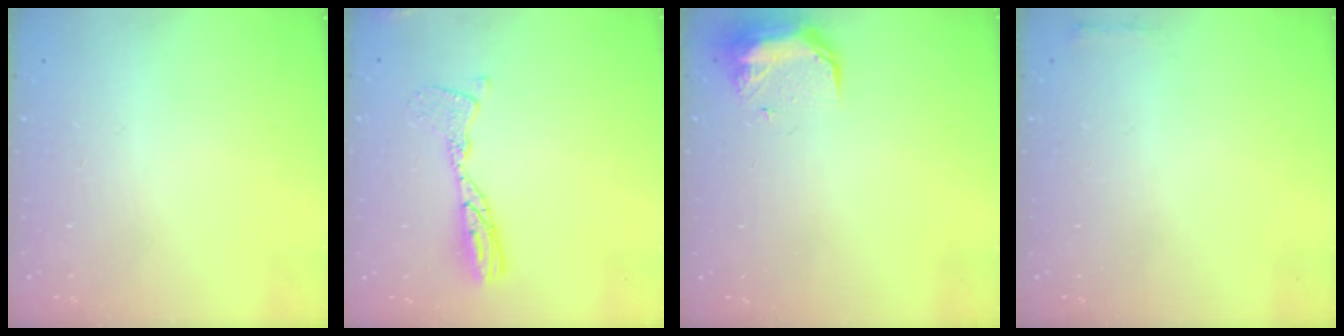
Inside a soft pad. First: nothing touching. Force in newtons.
{"total": 10.8, "press": 10.8, "slide": 1.0}
{"total": 11.2, "press": 9.8, "slide": 5.5}
{"total": 2.3, "press": 2.3, "slide": 0.5}